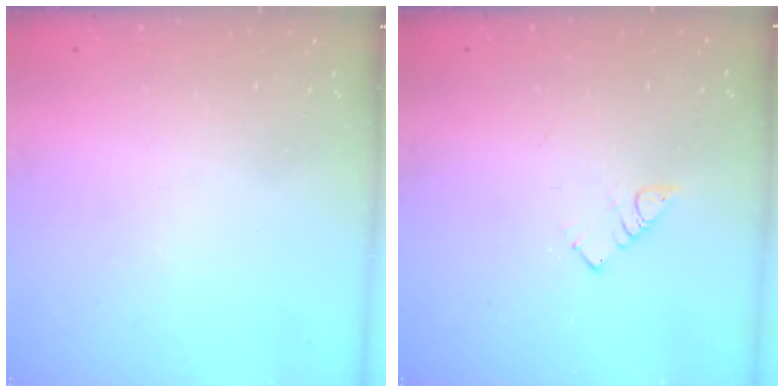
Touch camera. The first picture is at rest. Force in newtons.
{"total": 2.9, "press": 2.9, "slide": 0.5}